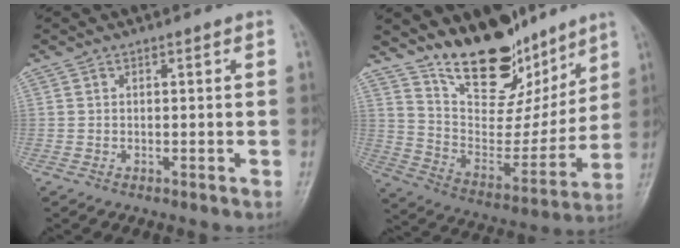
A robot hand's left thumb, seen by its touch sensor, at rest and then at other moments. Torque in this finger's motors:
{"motor_torque": [0.64, 0.28, 1.43, -1.34, 0.07]}